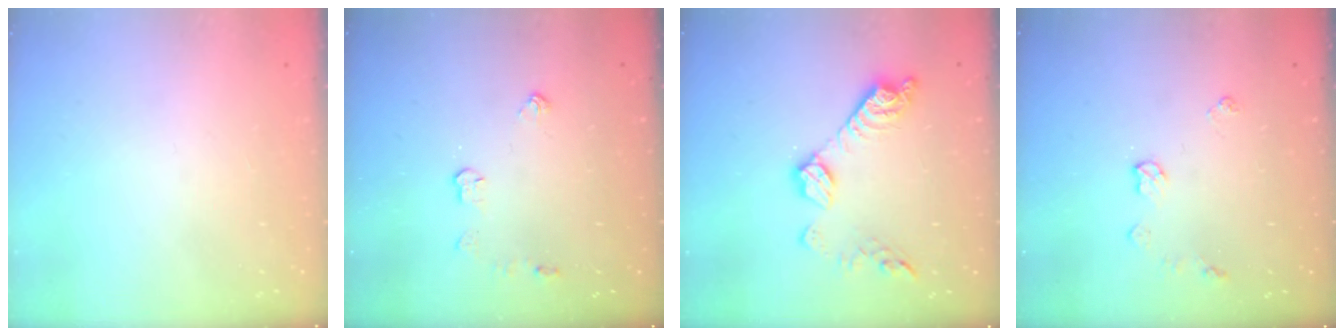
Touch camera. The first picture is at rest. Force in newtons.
{"total": 3.7, "press": 3.6, "slide": 0.5}
{"total": 11.8, "press": 11.8, "slide": 0.3}
{"total": 6.5, "press": 6.5, "slide": 0.3}